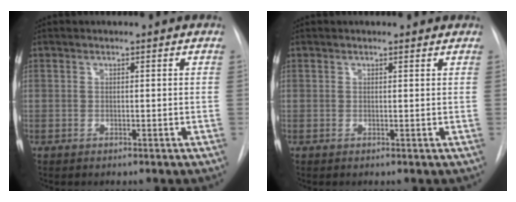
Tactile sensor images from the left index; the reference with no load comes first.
{"total": 1.6, "force": [1.4, 0.6, 0.3], "torque": [-0.009, 0.007, 0.008]}